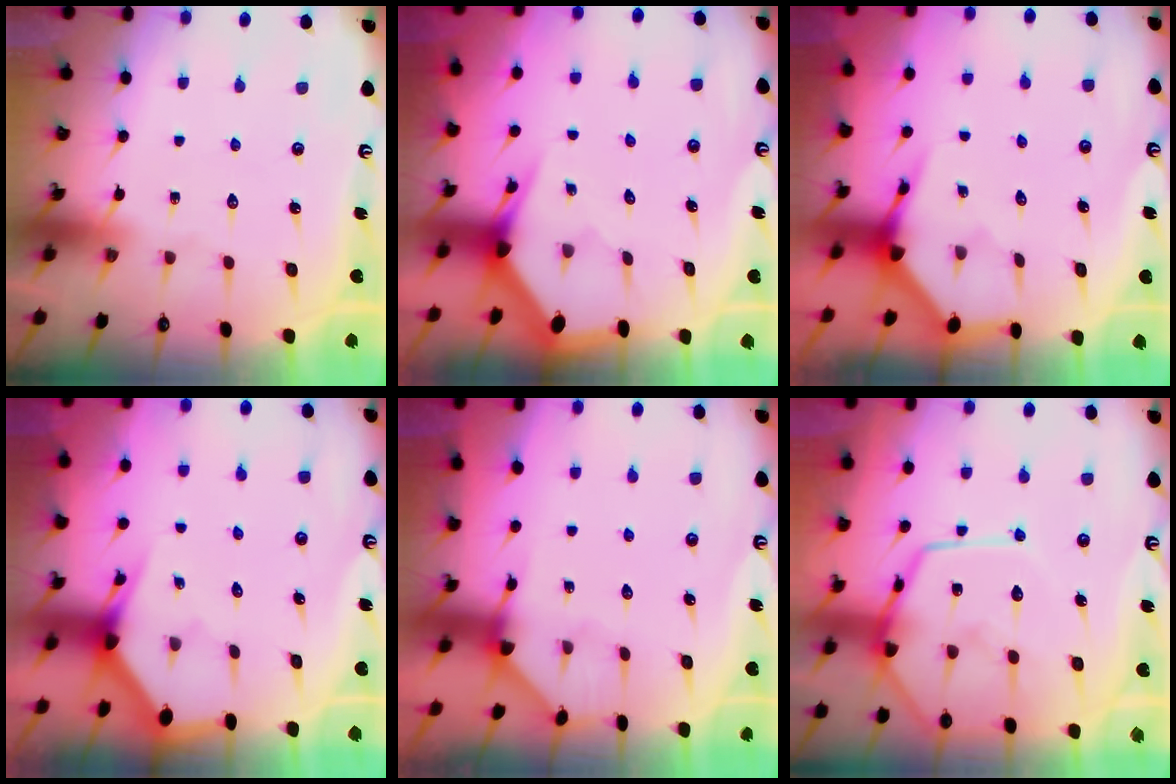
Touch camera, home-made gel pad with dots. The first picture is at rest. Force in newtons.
{"total": 3.2, "press": 3.2, "slide": 0.0}
{"total": 3.9, "press": 3.9, "slide": 0.3}
{"total": 2.9, "press": 2.9, "slide": 0.1}
{"total": 2.5, "press": 2.5, "slide": 0.2}
{"total": 14.2, "press": 14.2, "slide": 1.3}